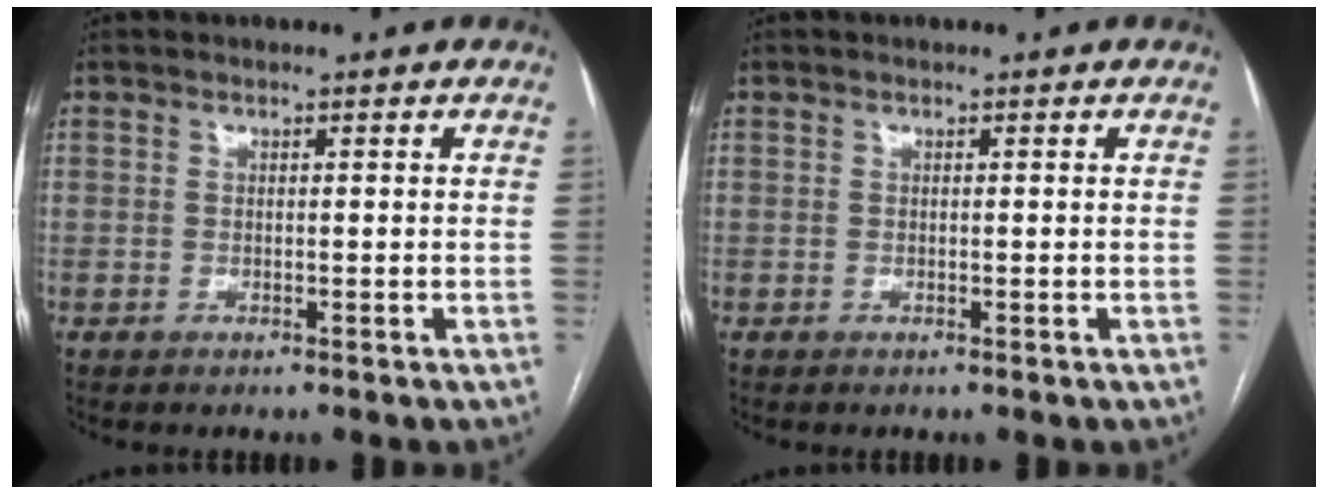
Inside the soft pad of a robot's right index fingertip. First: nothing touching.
{"total": 0.0}